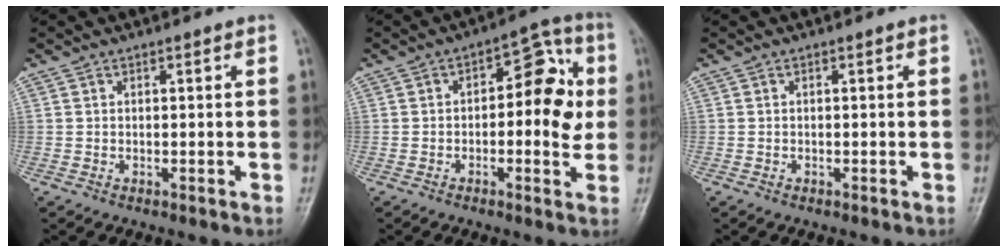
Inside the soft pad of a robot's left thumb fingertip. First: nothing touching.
{"total": 11.1, "force": [0.7, 5.4, 9.7], "torque": [-0.097, 0.027, 0.002]}
{"total": 0.0}